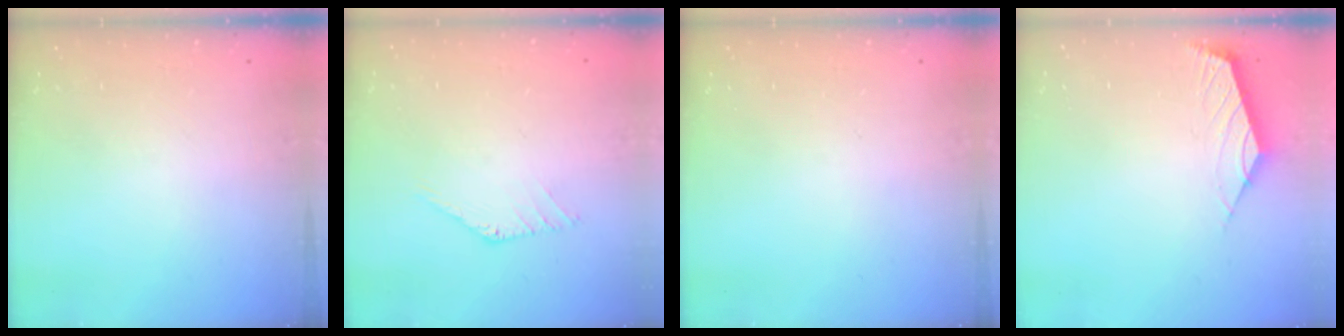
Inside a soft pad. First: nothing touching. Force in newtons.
{"total": 1.2, "press": 1.2, "slide": 0.1}
{"total": 0.0}
{"total": 2.6, "press": 2.5, "slide": 0.6}